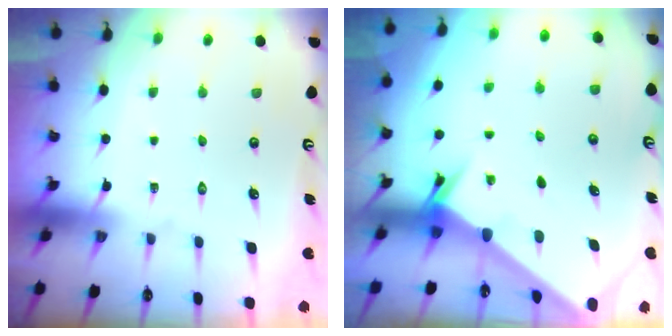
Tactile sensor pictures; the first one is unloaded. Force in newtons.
{"total": 2.6, "press": 2.6, "slide": 0.3}